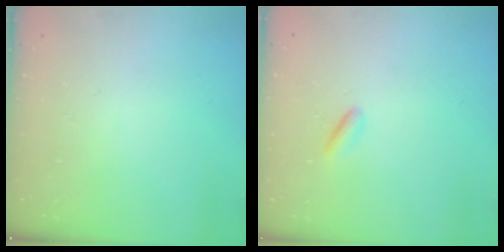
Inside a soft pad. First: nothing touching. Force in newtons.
{"total": 2.2, "press": 2.1, "slide": 0.6}